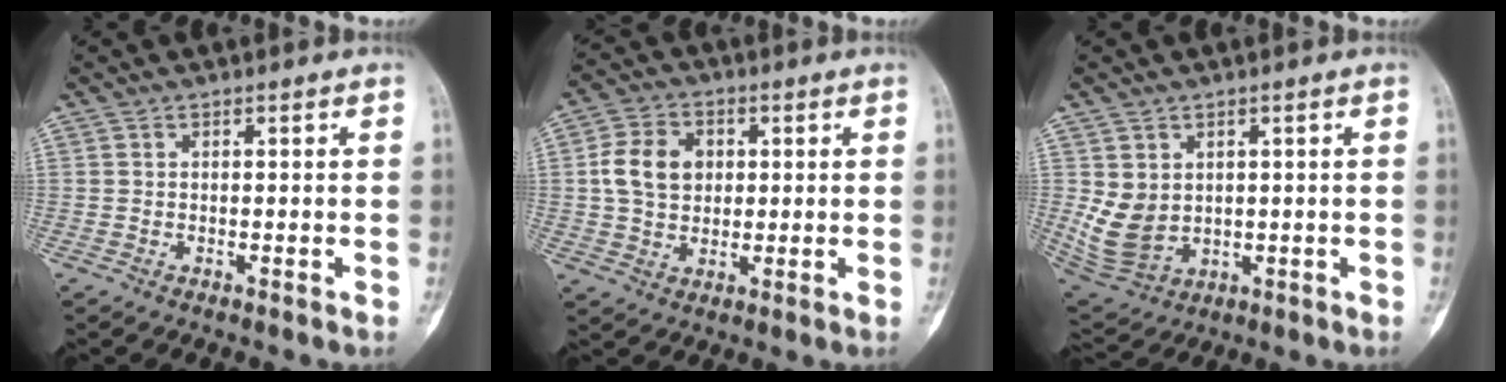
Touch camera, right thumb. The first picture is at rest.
{"total": 9.2, "force": [1.4, 7.1, 5.7], "torque": [-0.085, 0.005, 0.021]}
{"total": 8.0, "force": [1.0, 6.4, 4.7], "torque": [-0.078, -0.010, 0.046]}